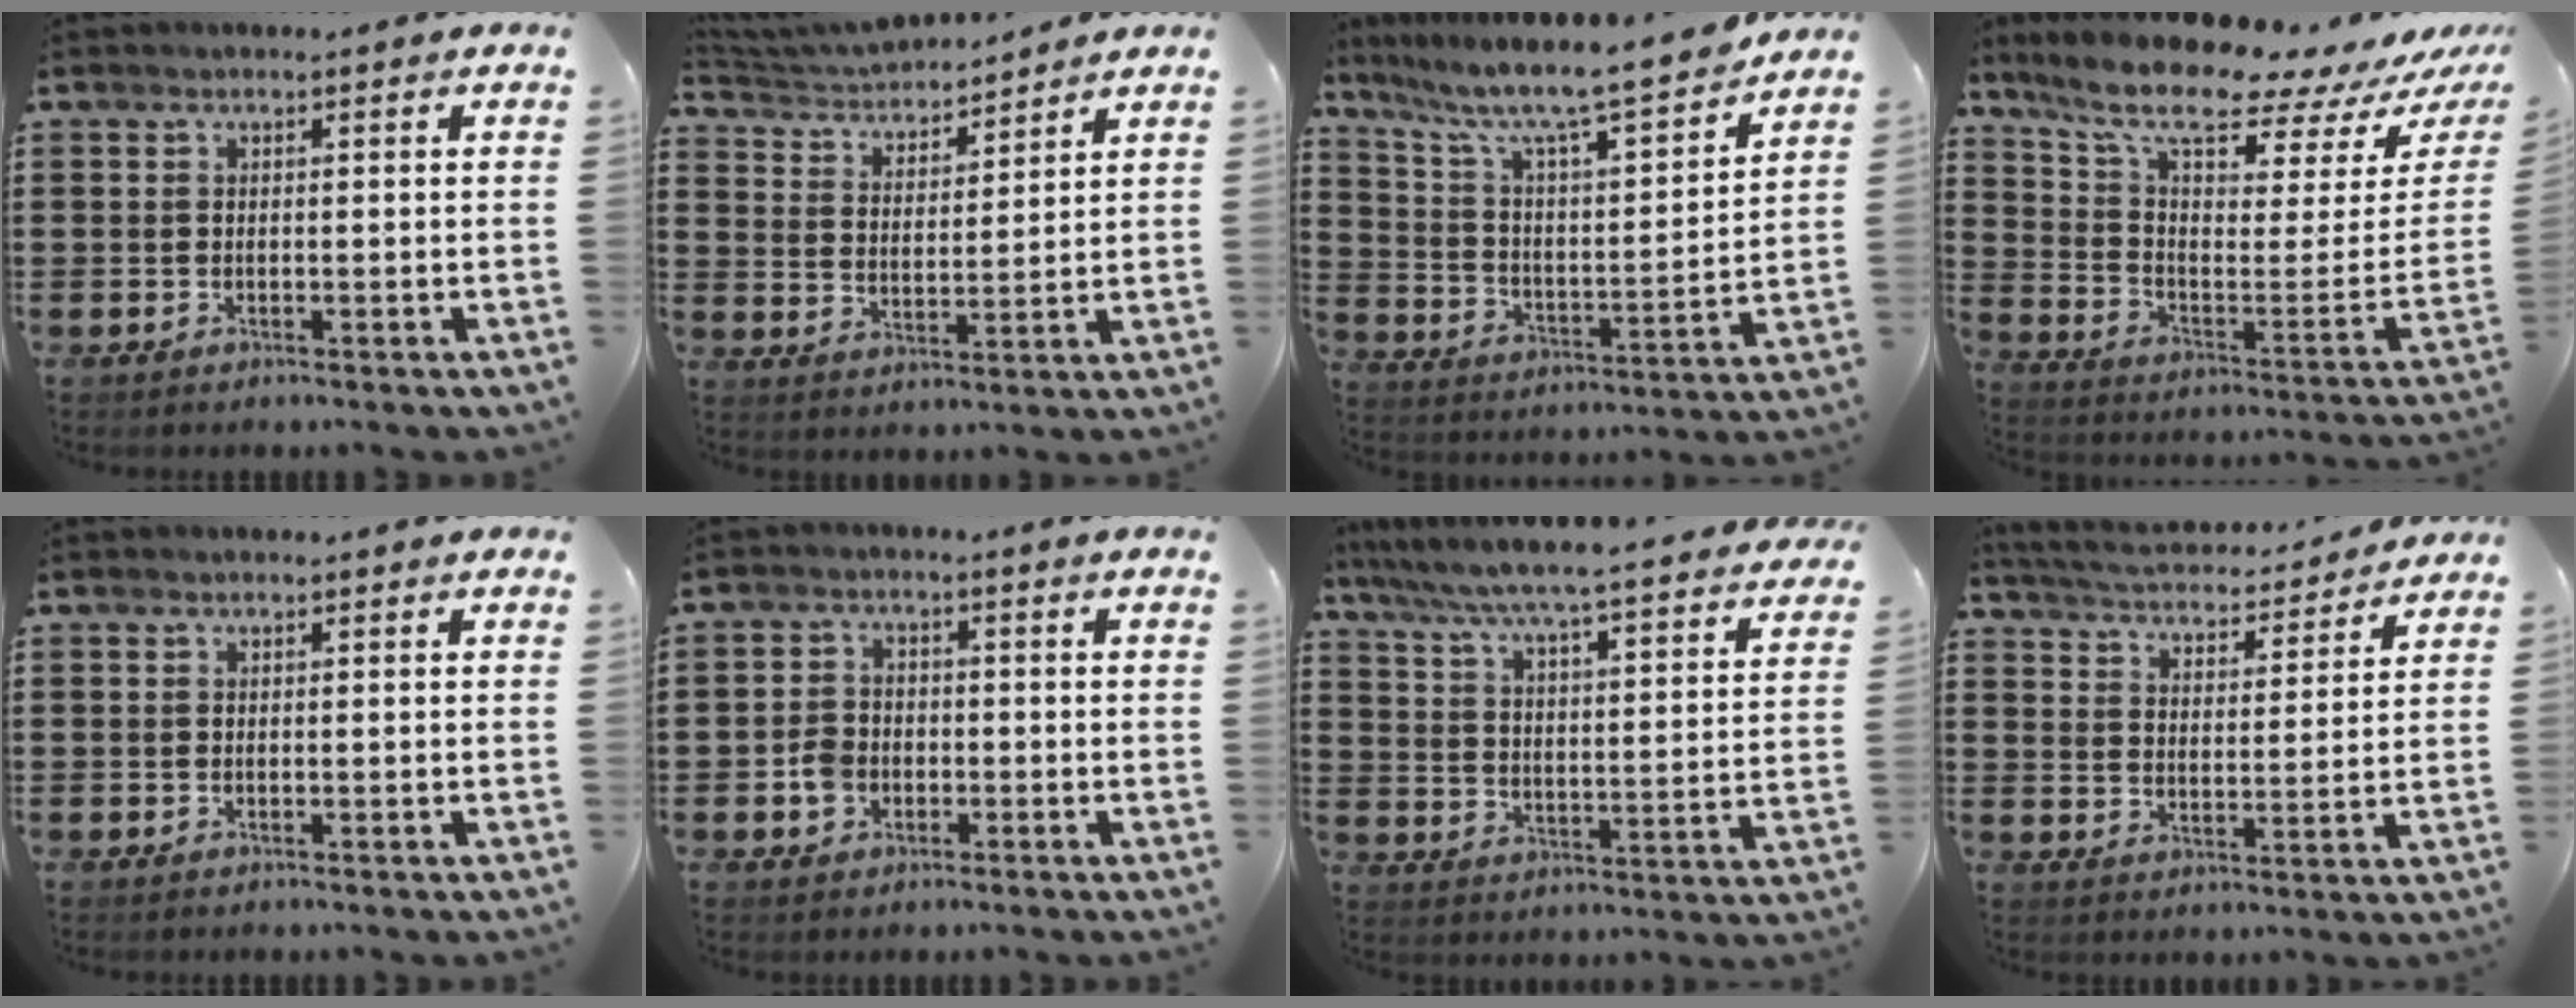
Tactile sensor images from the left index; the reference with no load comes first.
{"total": 4.4, "force": [4.3, 0.7, 0.5], "torque": [-0.033, -0.024, 0.073]}
{"total": 8.7, "force": [7.5, 0.7, 4.4], "torque": [-0.117, -0.055, 0.122]}
{"total": 11.0, "force": [9.1, 1.8, 5.9], "torque": [-0.141, -0.075, 0.156]}
{"total": 0.0}
{"total": 3.5, "force": [-1.2, 2.8, 1.7], "torque": [-0.042, 0.003, -0.025]}
{"total": 4.9, "force": [4.5, -0.9, 1.7], "torque": [-0.057, -0.048, 0.066]}
{"total": 4.1, "force": [4.1, 0.0, 0.5], "torque": [-0.034, -0.033, 0.064]}